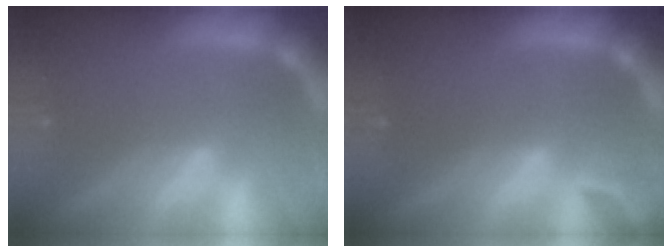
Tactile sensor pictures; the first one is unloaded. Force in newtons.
{"total": 1.9}